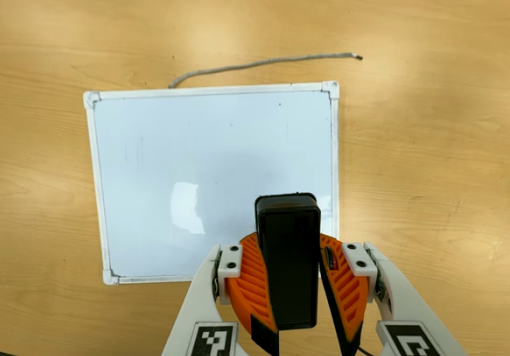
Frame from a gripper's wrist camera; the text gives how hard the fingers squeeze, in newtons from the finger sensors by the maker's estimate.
{"total": 13.1, "left": 12.4, "right": 13.9}